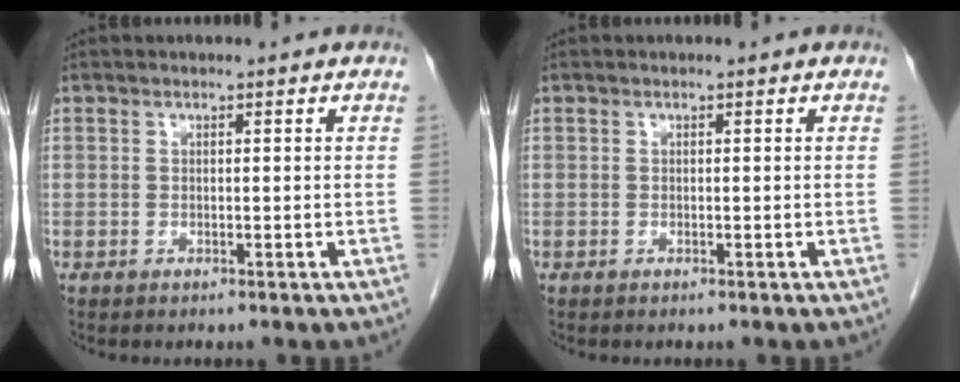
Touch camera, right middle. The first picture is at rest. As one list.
[{"total": 0.0}]